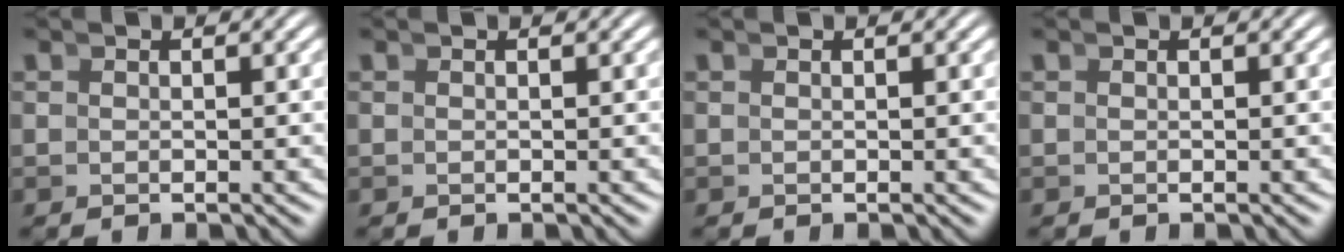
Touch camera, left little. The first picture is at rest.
{"total": 0.0}
{"total": 0.0}
{"total": 0.0}